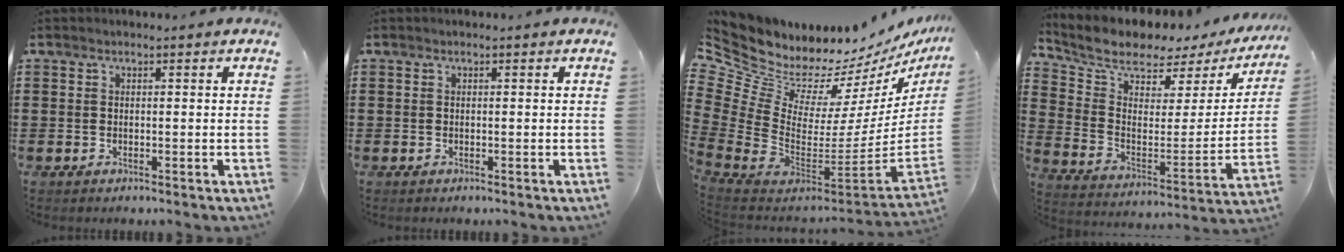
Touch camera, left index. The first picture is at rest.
{"total": 0.0}
{"total": 8.4, "force": [6.9, 4.4, 2.1], "torque": [-0.100, -0.084, 0.124]}
{"total": 6.3, "force": [5.6, 2.1, 2.0], "torque": [-0.068, -0.052, 0.090]}